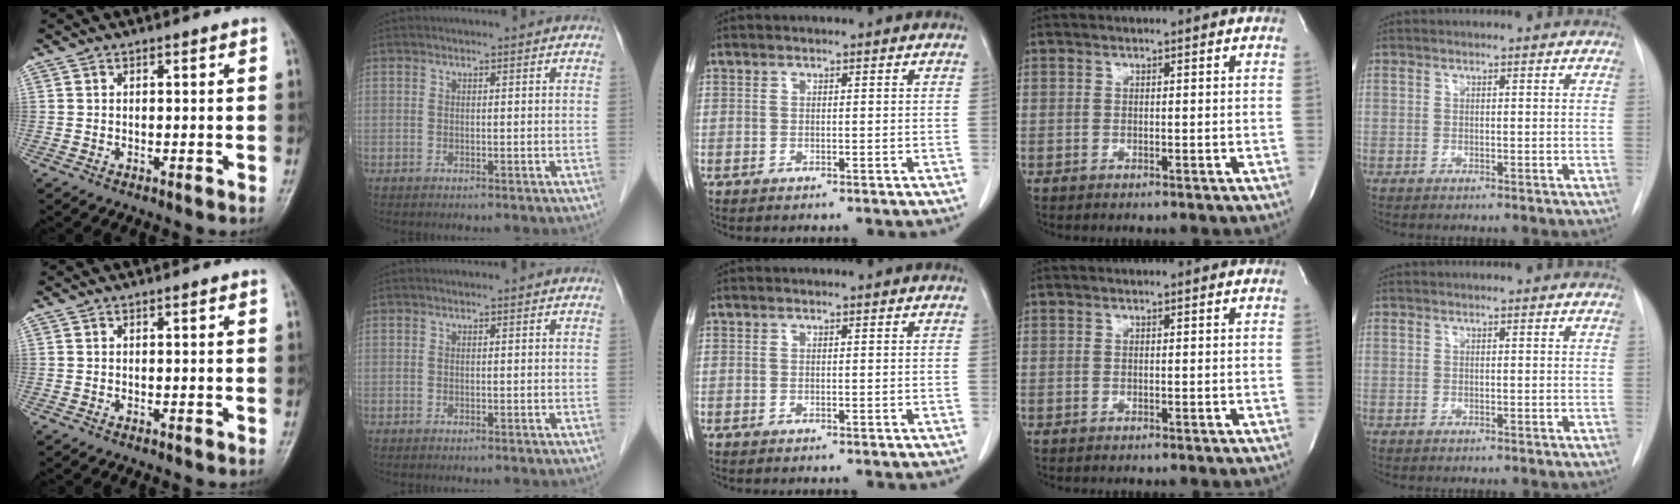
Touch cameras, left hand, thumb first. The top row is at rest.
{}